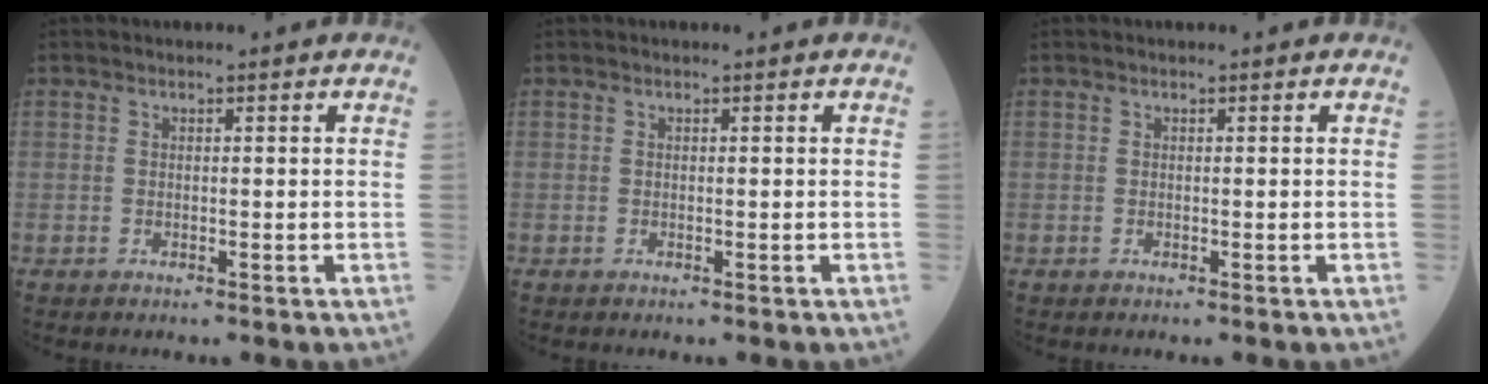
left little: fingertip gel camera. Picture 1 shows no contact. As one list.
[{"total": 0.0}, {"total": 0.0}]